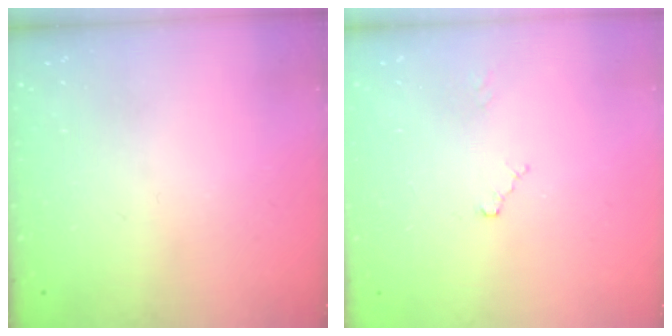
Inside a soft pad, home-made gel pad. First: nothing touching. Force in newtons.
{"total": 2.3, "press": 2.3, "slide": 0.4}